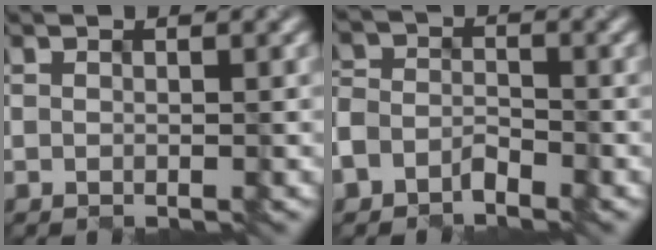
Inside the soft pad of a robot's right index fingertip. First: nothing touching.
{"total": 3.2, "force": [-2.2, 2.1, 1.0], "torque": [-0.024, -0.001, -0.050]}